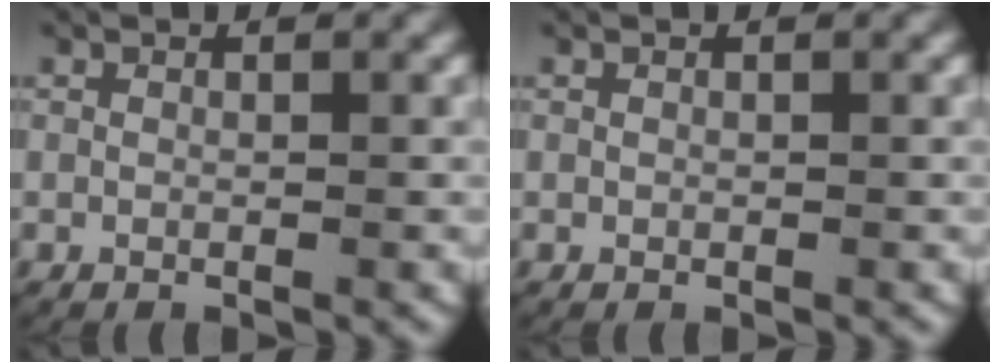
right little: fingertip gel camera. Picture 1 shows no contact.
{"total": 0.0}